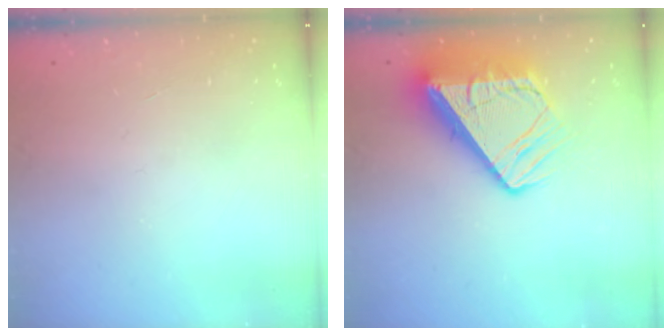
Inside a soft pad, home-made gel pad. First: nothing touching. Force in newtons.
{"total": 16.5, "press": 16.4, "slide": 2.2}